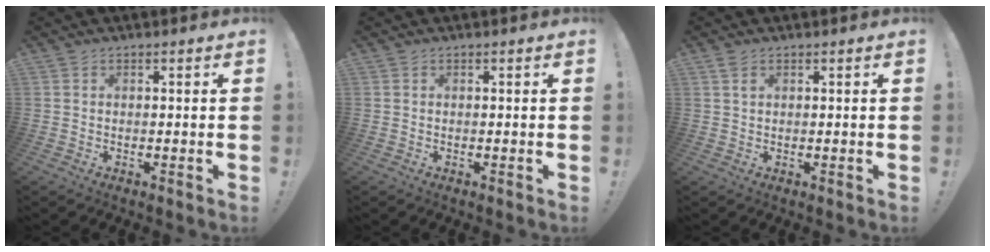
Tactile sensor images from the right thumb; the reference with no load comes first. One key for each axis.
{"total": 0.0}
{"total": 1.6, "fx": 0.9, "fy": 0.7, "fz": 1.1, "tx": -0.017, "ty": 0.000, "tz": 0.015}